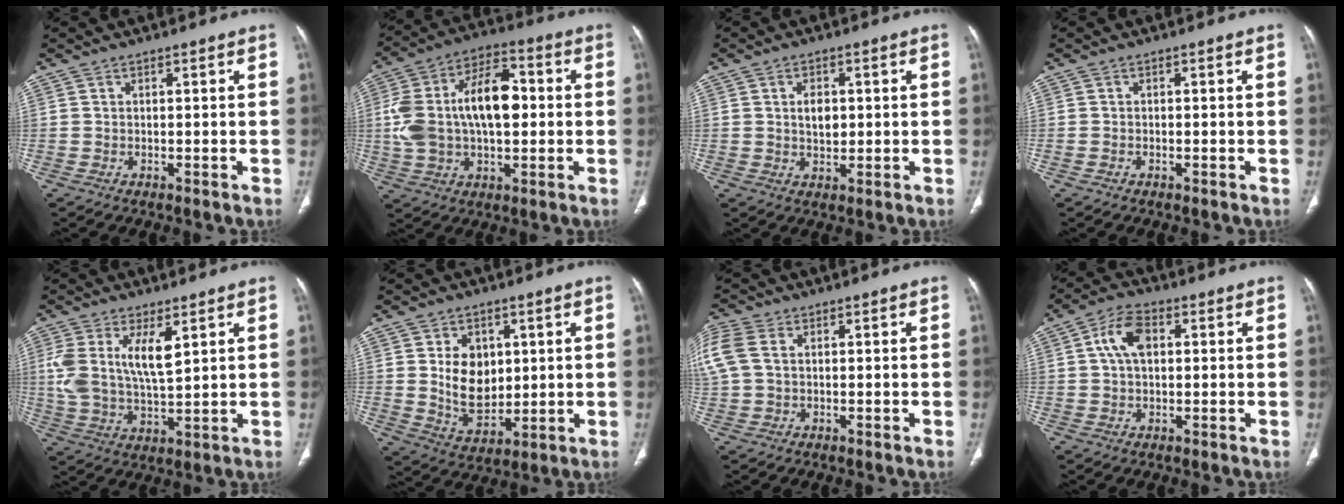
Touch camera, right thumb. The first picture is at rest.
{"total": 18.6, "force": [1.1, 10.6, 15.3], "torque": [-0.272, 0.033, 0.019]}
{"total": 4.0, "force": [0.6, 2.6, 3.0], "torque": [-0.037, -0.003, 0.011]}
{"total": 0.0}
{"total": 10.6, "force": [3.7, 4.3, 8.9], "torque": [-0.177, -0.015, 0.077]}
{"total": 10.4, "force": [1.9, 7.6, 6.9], "torque": [-0.074, -0.019, 0.049]}
{"total": 10.5, "force": [2.0, 7.4, 7.2], "torque": [-0.214, 0.022, 0.042]}
{"total": 7.0, "force": [1.5, 4.2, 5.4], "torque": [-0.100, 0.013, 0.024]}